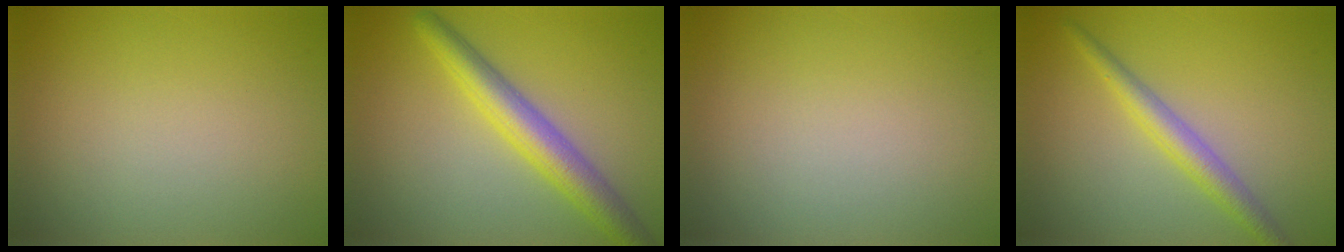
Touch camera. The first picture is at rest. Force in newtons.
{"total": 4.8, "press": 4.8, "slide": 0.1}
{"total": 0.0}
{"total": 2.9, "press": 2.9, "slide": 0.0}